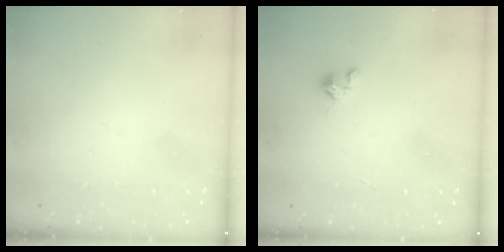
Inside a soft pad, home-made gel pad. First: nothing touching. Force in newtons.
{"total": 0.9, "press": 0.9, "slide": 0.2}